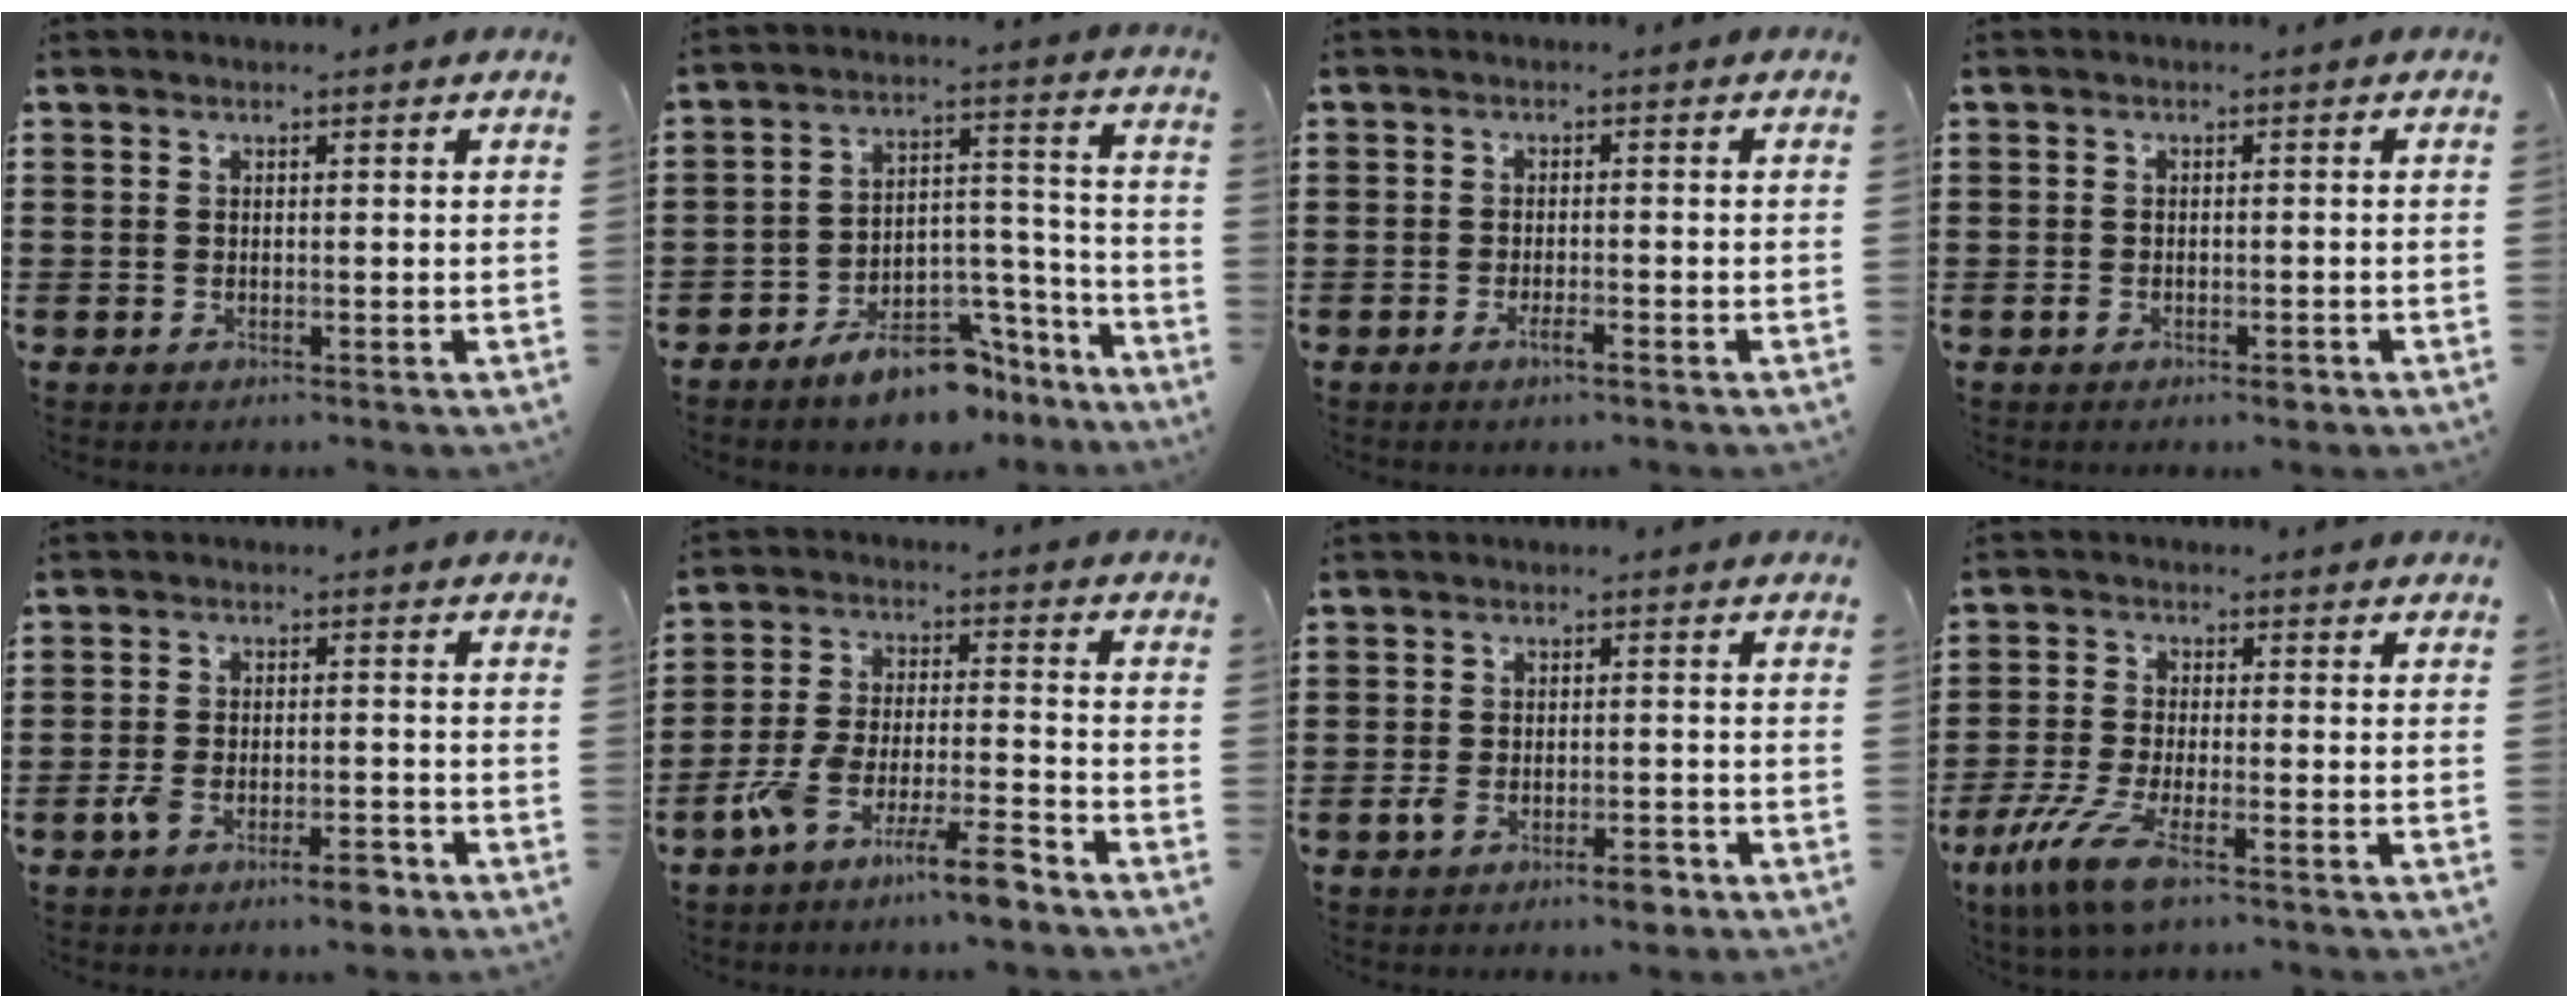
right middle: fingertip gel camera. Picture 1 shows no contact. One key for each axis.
{"total": 10.3, "fx": -8.6, "fy": 3.4, "fz": 4.4, "tx": -0.058, "ty": 0.047, "tz": -0.155}
{"total": 2.0, "fx": -1.2, "fy": 0.3, "fz": 1.5, "tx": -0.034, "ty": -0.004, "tz": -0.024}
{"total": 1.2, "fx": -0.8, "fy": 0.5, "fz": 0.8, "tx": -0.017, "ty": -0.004, "tz": -0.014}
{"total": 4.8, "fx": -3.2, "fy": 1.5, "fz": 3.2, "tx": -0.055, "ty": 0.009, "tz": -0.060}
{"total": 9.6, "fx": -7.6, "fy": 0.9, "fz": 5.8, "tx": -0.121, "ty": 0.004, "tz": -0.150}
{"total": 3.6, "fx": -2.5, "fy": 1.1, "fz": 2.4, "tx": -0.038, "ty": 0.008, "tz": -0.046}
{"total": 7.5, "fx": -4.8, "fy": 1.5, "fz": 5.6, "tx": -0.131, "ty": -0.017, "tz": -0.091}